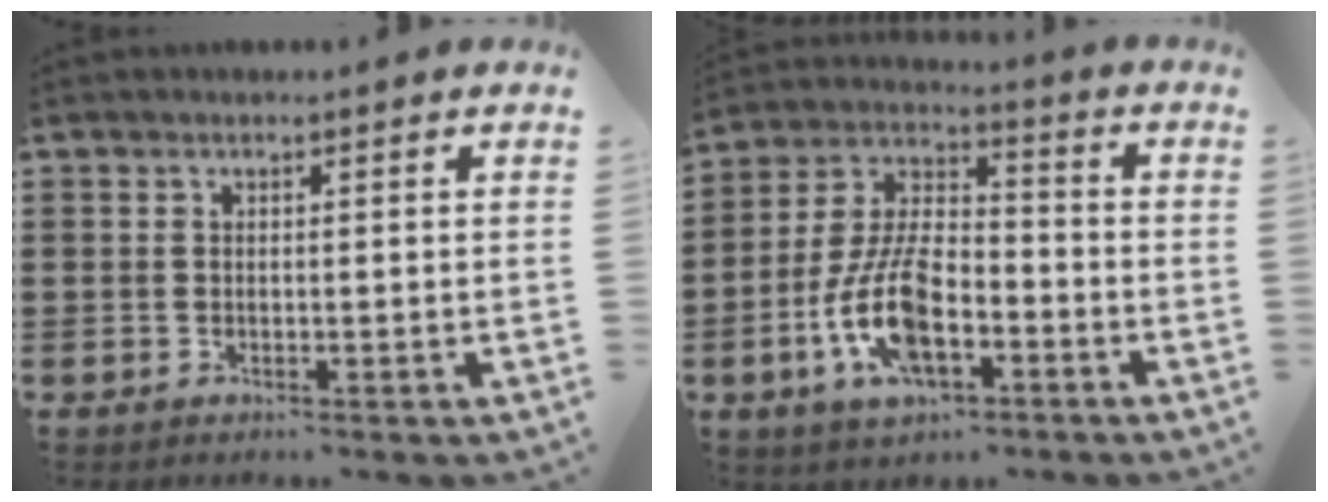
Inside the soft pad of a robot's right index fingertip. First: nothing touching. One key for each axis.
{"total": 11.4, "fx": -4.6, "fy": 5.4, "fz": 8.9, "tx": -0.207, "ty": 0.002, "tz": -0.089}